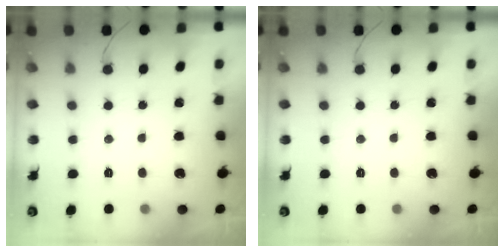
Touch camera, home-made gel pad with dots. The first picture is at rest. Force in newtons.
{"total": 0.0}